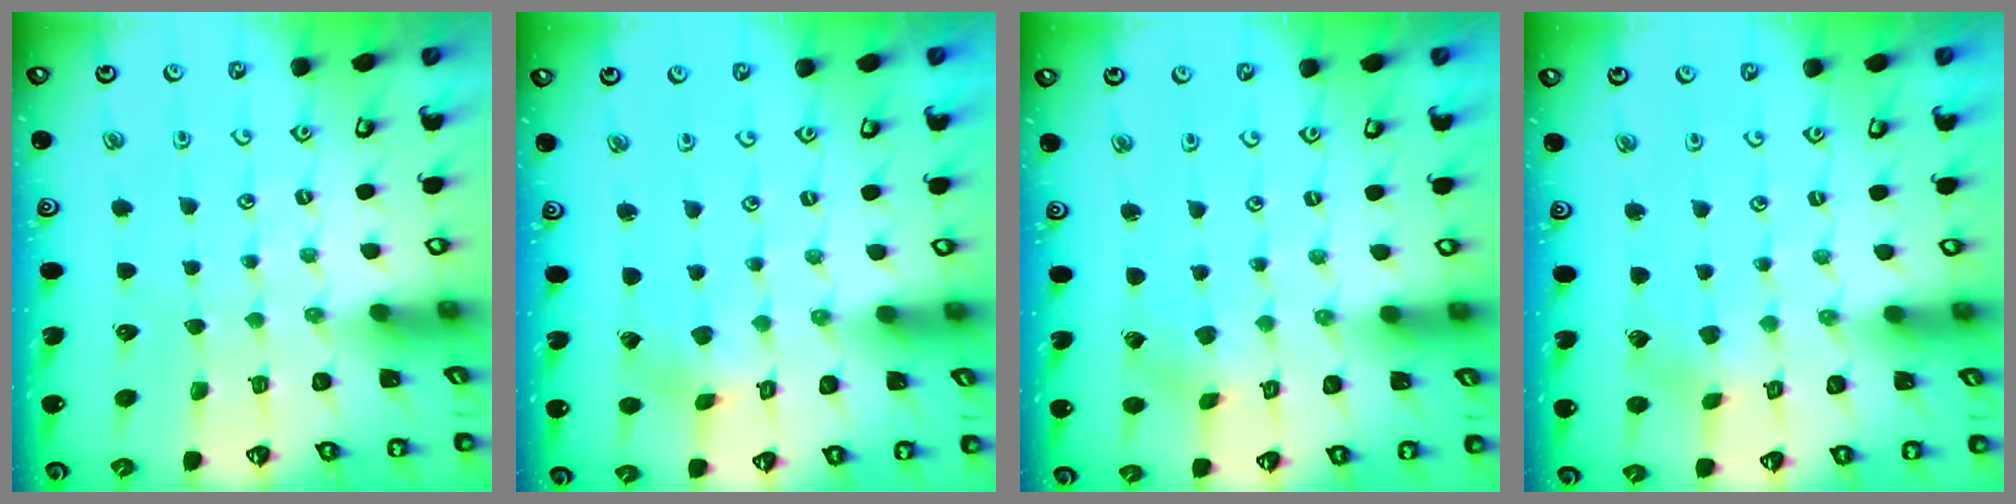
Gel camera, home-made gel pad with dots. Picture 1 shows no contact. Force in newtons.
{"total": 1.4, "press": 1.4, "slide": 0.1}
{"total": 1.1, "press": 1.0, "slide": 0.1}
{"total": 1.9, "press": 1.9, "slide": 0.2}